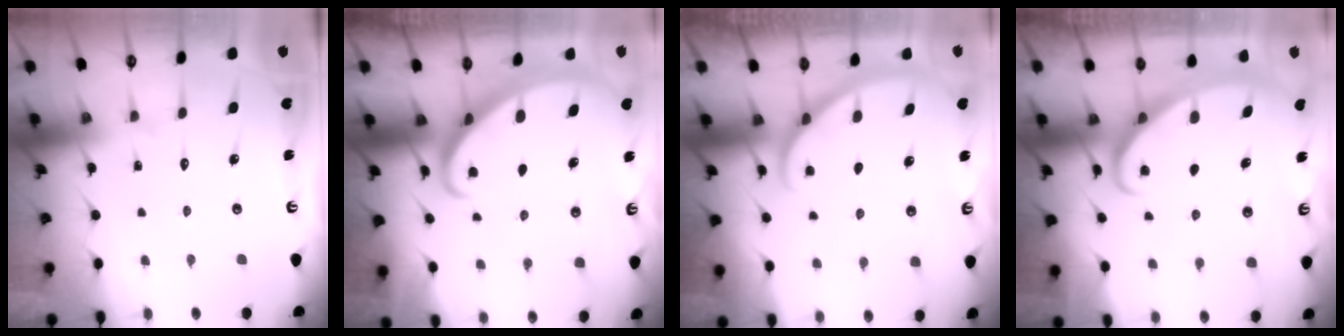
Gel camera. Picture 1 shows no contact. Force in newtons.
{"total": 2.6, "press": 2.6, "slide": 0.2}
{"total": 2.5, "press": 2.5, "slide": 0.2}
{"total": 3.0, "press": 2.9, "slide": 0.3}